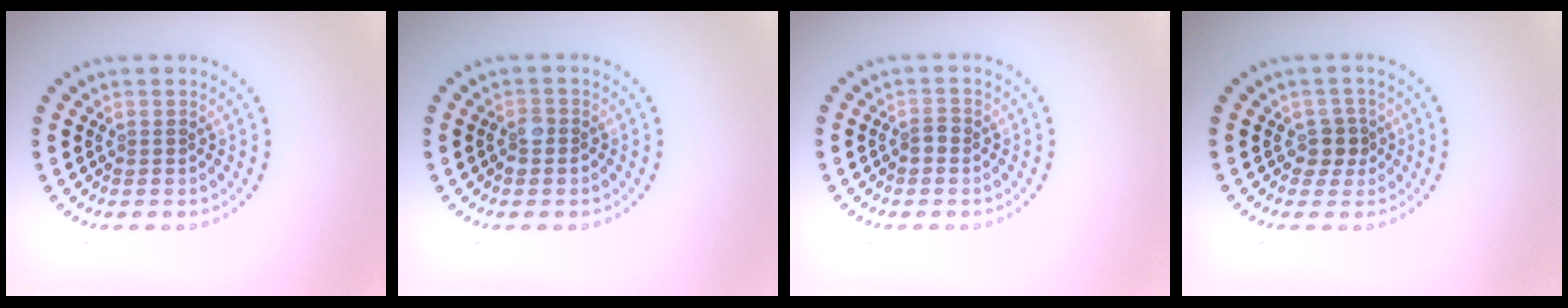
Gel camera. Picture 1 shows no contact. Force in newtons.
{"total": 1.1, "press": 1.0, "slide": 0.5}
{"total": 1.1, "press": 1.0, "slide": 0.2}
{"total": 1.9, "press": 1.5, "slide": 1.1}